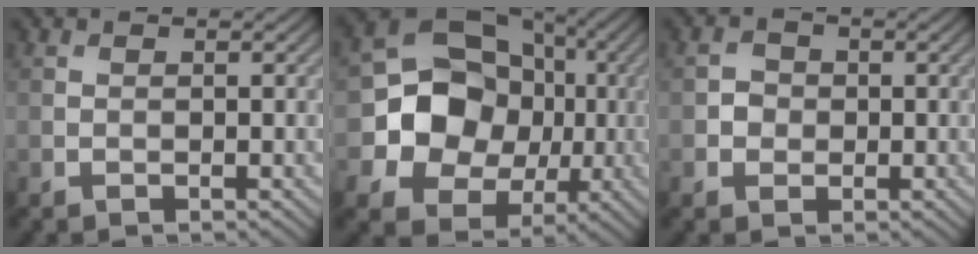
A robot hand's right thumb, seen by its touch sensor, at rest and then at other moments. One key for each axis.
{"total": 12.7, "fx": -0.8, "fy": 11.0, "fz": 6.3, "tx": -0.126, "ty": -0.008, "tz": -0.031}
{"total": 1.7, "fx": -0.2, "fy": 1.7, "fz": 0.5, "tx": -0.005, "ty": -0.001, "tz": -0.007}